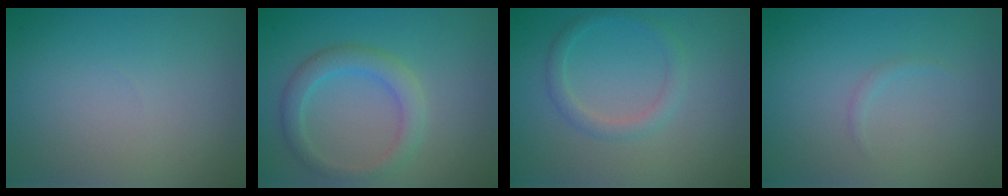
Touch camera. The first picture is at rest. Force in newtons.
{"total": 2.9, "press": 2.9, "slide": 0.3}
{"total": 1.7, "press": 1.7, "slide": 0.0}
{"total": 0.5, "press": 0.5, "slide": 0.1}